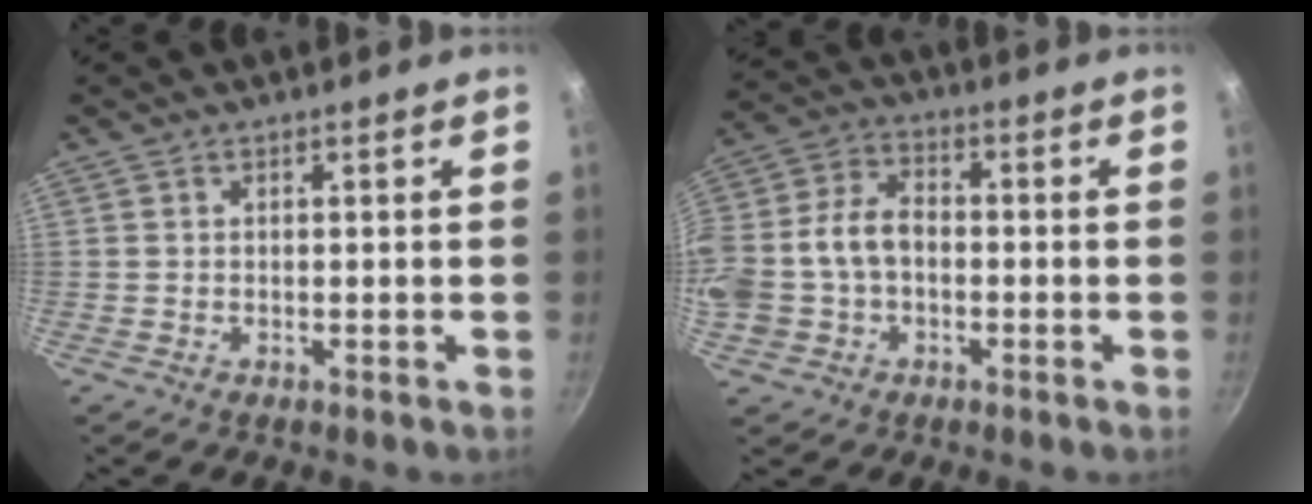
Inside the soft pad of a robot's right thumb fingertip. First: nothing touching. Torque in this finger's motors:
{"motor_torque": [0.26, 0.23, 0.96, 0.32, 0.25]}